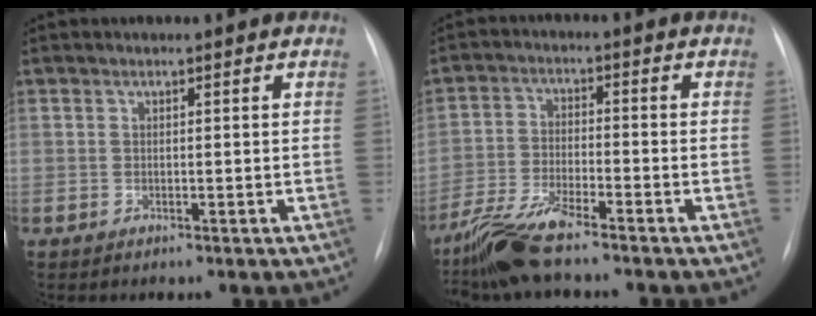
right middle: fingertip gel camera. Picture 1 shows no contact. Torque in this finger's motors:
{"motor_torque": [0.15, -0.31, 0.37, 0.05]}